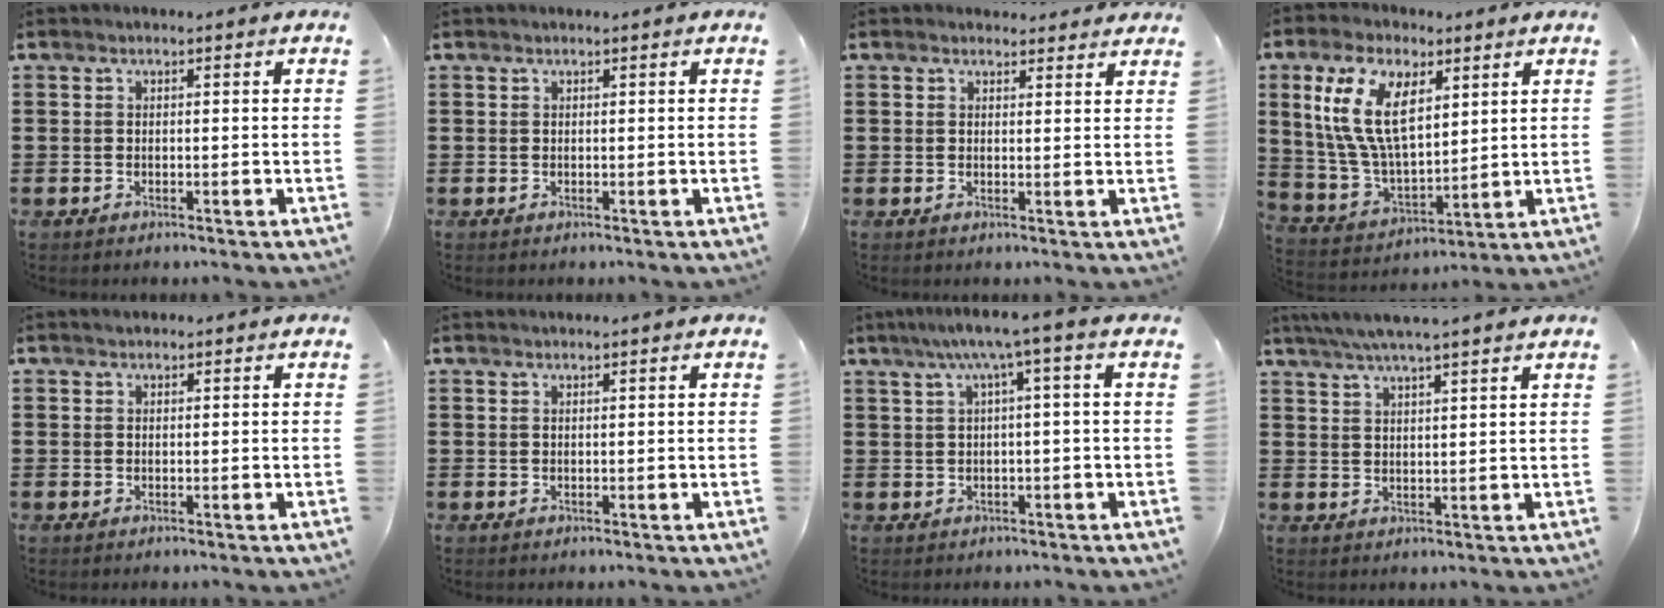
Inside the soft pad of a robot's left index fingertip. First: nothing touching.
{"total": 0.0}
{"total": 2.1, "force": [2.1, 0.5, 0.1], "torque": [0.001, -0.004, 0.038]}
{"total": 12.7, "force": [5.7, 6.4, 9.4], "torque": [-0.209, 0.008, 0.108]}
{"total": 0.5, "force": [0.5, 0.2, 0.0], "torque": [-0.002, 0.001, 0.010]}
{"total": 0.8, "force": [0.8, -0.1, 0.2], "torque": [-0.005, -0.002, 0.015]}
{"total": 4.7, "force": [1.3, -0.4, 4.5], "torque": [-0.089, -0.001, 0.018]}
{"total": 4.2, "force": [3.8, -0.4, 1.7], "torque": [-0.045, -0.012, 0.066]}